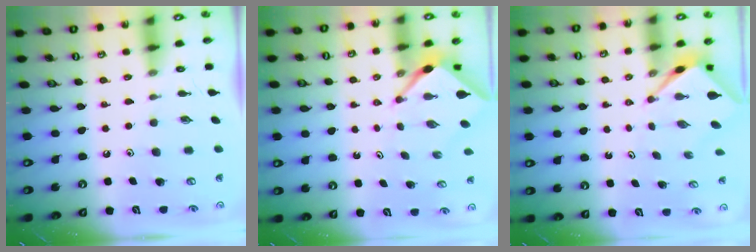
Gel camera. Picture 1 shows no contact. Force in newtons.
{"total": 2.9, "press": 2.9, "slide": 0.4}
{"total": 2.6, "press": 2.6, "slide": 0.1}